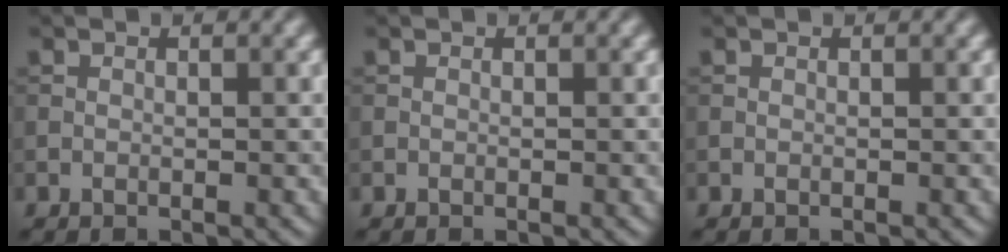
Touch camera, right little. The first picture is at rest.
{"total": 0.0}
{"total": 0.0}